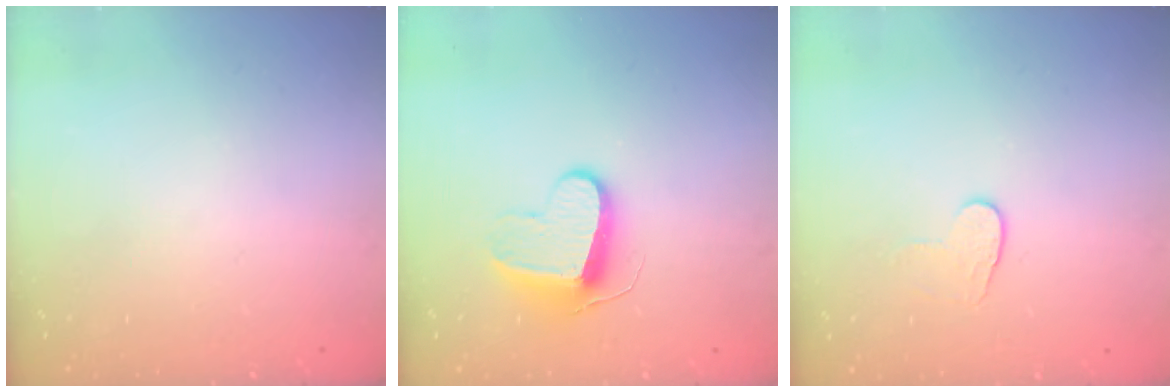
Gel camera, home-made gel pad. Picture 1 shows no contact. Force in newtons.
{"total": 9.7, "press": 9.7, "slide": 0.4}
{"total": 6.2, "press": 6.1, "slide": 0.5}